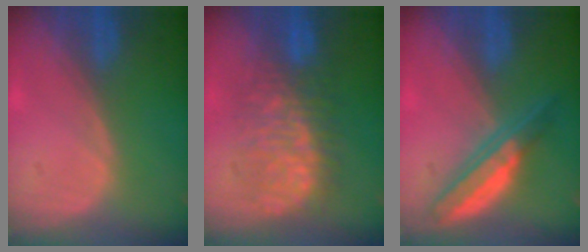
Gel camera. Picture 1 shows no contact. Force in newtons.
{"total": 8.6, "press": 8.6, "slide": 0.4}
{"total": 6.1, "press": 5.7, "slide": 2.2}